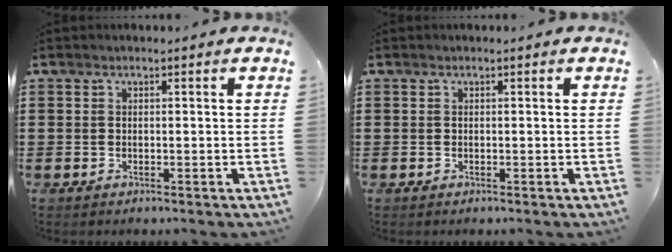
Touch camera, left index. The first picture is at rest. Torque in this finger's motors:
{"motor_torque": [-0.04, 0.04, 0.00, 0.00]}